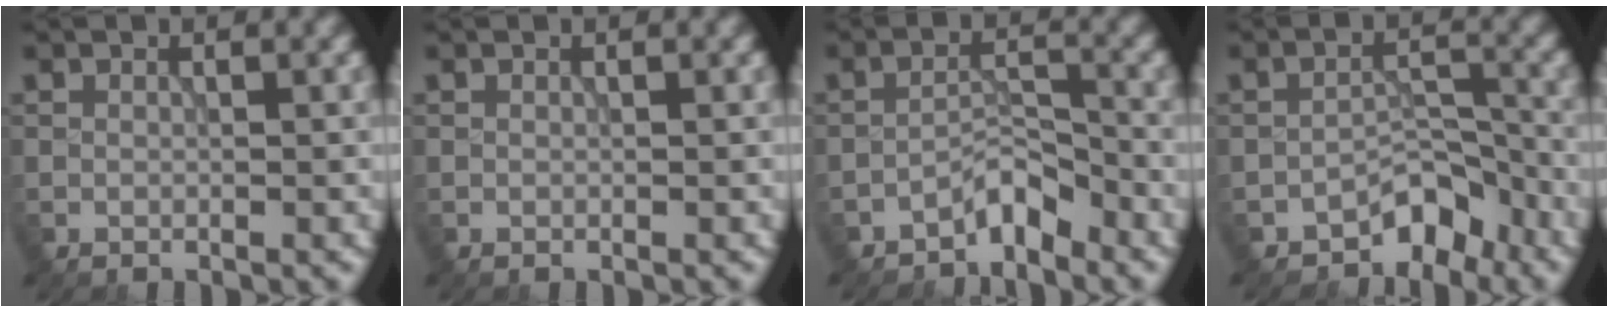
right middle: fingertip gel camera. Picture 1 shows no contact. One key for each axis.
{"total": 0.0}
{"total": 2.6, "fx": -2.3, "fy": 0.6, "fz": 1.1, "tx": -0.014, "ty": 0.015, "tz": -0.043}
{"total": 3.6, "fx": -2.8, "fy": 1.7, "fz": 1.3, "tx": -0.006, "ty": 0.012, "tz": -0.047}